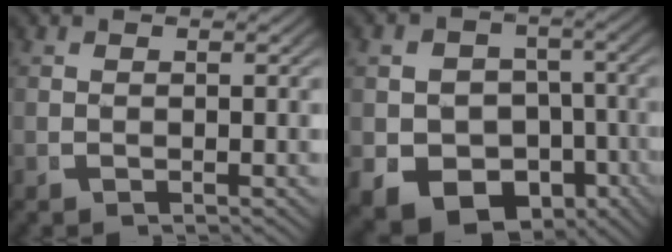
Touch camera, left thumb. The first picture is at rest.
{"total": 13.4, "force": [-6.1, 10.7, 5.5], "torque": [-0.128, -0.074, -0.073]}